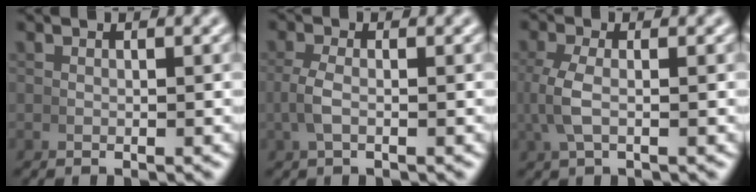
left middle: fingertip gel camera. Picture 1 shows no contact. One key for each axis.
{"total": 1.9, "fx": -0.2, "fy": 0.6, "fz": 1.8, "tx": -0.049, "ty": -0.002, "tz": -0.001}
{"total": 2.7, "fx": 0.0, "fy": 0.9, "fz": 2.5, "tx": -0.071, "ty": -0.002, "tz": 0.004}